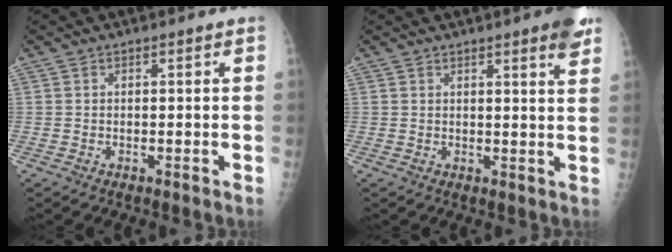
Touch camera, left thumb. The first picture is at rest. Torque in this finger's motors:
{"motor_torque": [1.00, 0.41, 0.50, -0.57, 0.01]}